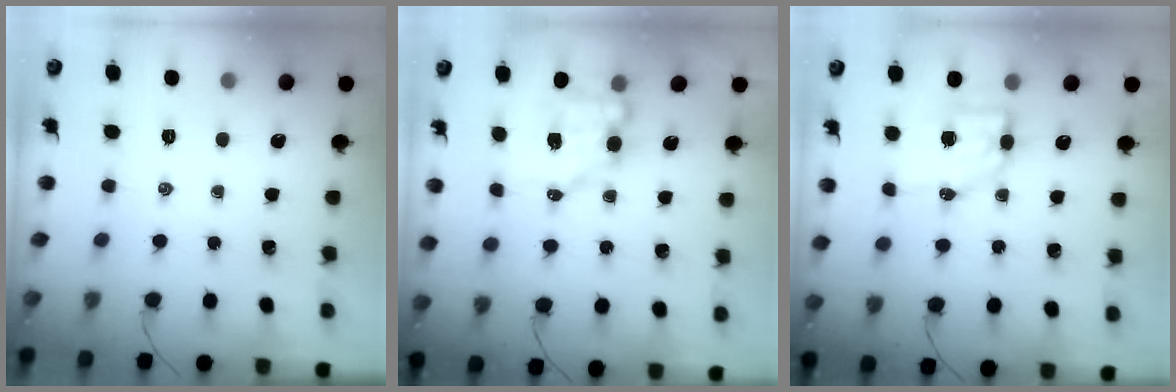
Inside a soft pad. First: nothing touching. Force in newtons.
{"total": 7.4, "press": 7.3, "slide": 1.0}
{"total": 6.9, "press": 6.8, "slide": 1.2}